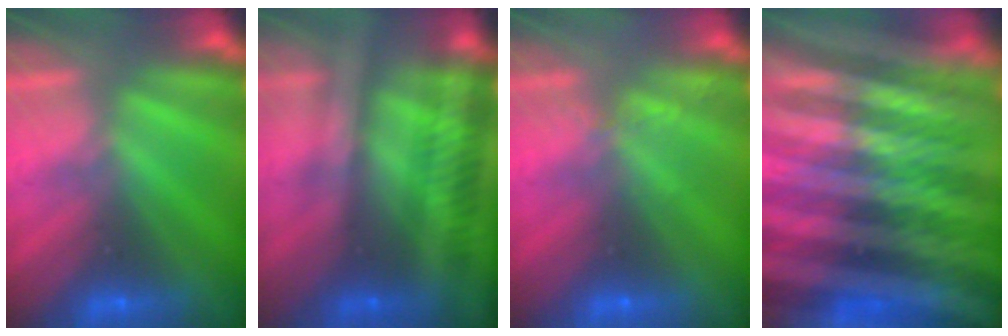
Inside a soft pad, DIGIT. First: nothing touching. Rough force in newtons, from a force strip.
{"total": 2.5}
{"total": 2.1}
{"total": 6.9}